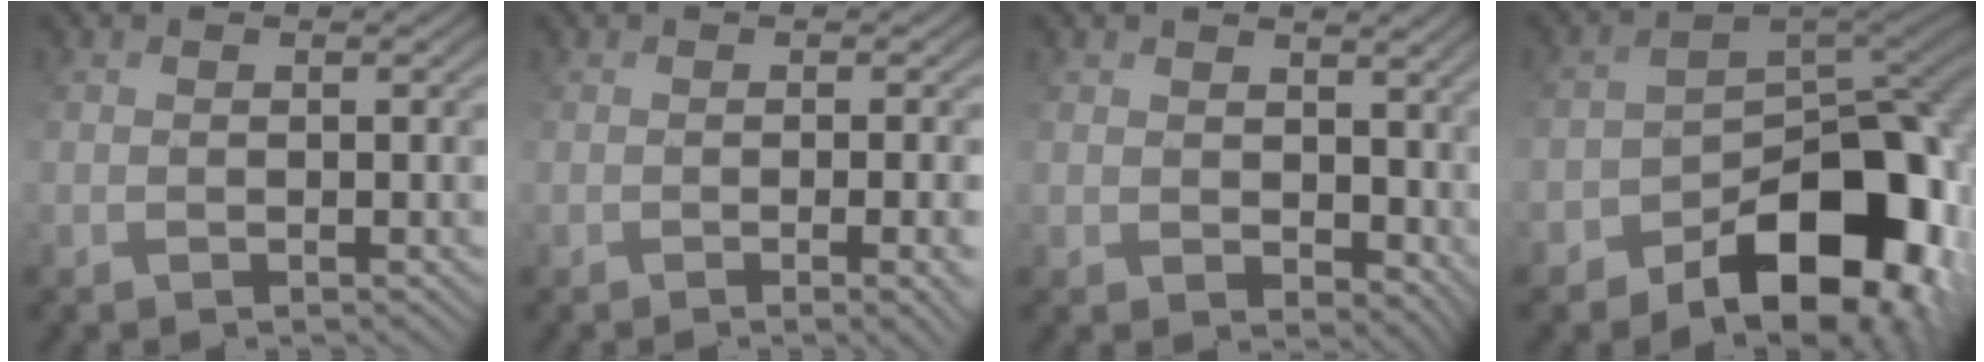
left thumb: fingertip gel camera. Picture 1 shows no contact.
{"total": 5.9, "force": [-1.5, 2.4, 5.2], "torque": [-0.045, 0.003, 0.003]}
{"total": 6.5, "force": [1.7, 5.1, 3.7], "torque": [-0.094, -0.021, 0.048]}
{"total": 13.9, "force": [-7.2, 7.7, 9.1], "torque": [-0.109, -0.013, -0.115]}